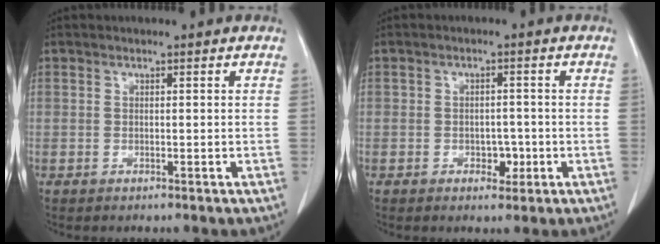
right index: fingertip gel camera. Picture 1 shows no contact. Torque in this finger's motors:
{"motor_torque": [-0.07, 0.05, -0.09, -0.01]}